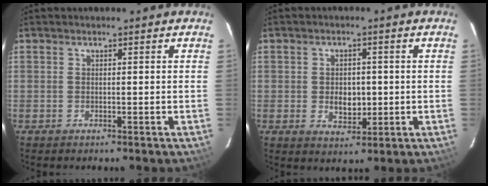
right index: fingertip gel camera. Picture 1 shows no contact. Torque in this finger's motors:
{"motor_torque": [0.11, 0.00, 0.23, 0.05]}